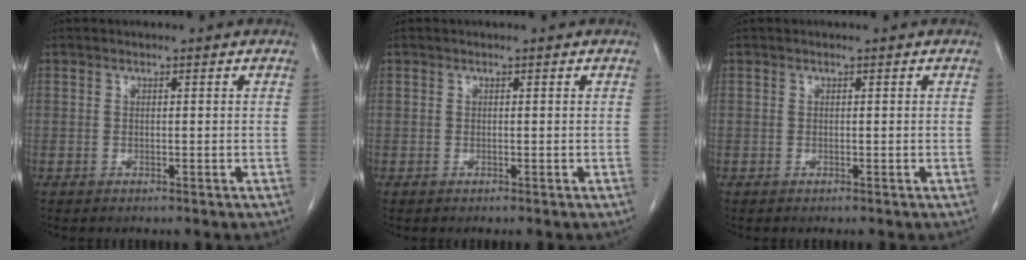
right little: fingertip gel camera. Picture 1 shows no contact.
{"total": 0.0}
{"total": 0.0}